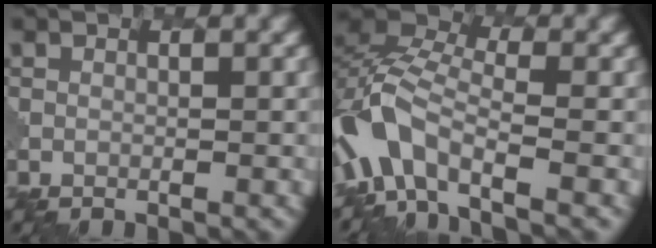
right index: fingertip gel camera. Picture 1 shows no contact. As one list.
[{"total": 8.8, "force": [-4.0, 4.3, 6.6], "torque": [-0.129, 0.008, -0.092]}]